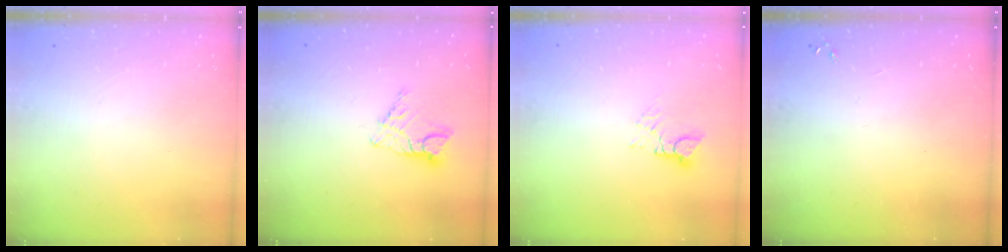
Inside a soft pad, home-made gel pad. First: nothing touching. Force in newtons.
{"total": 8.1, "press": 8.1, "slide": 0.6}
{"total": 4.4, "press": 4.4, "slide": 0.1}
{"total": 0.0}